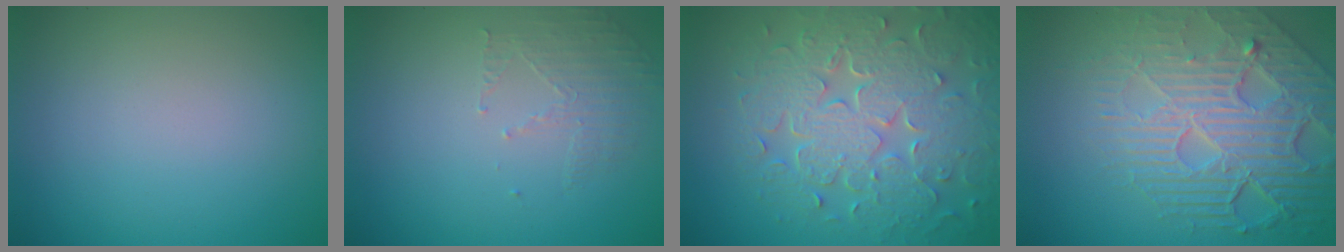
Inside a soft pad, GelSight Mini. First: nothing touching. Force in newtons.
{"total": 1.6, "press": 0.7, "slide": 1.4}
{"total": 8.7, "press": 6.2, "slide": 6.1}
{"total": 8.7, "press": 5.9, "slide": 6.4}